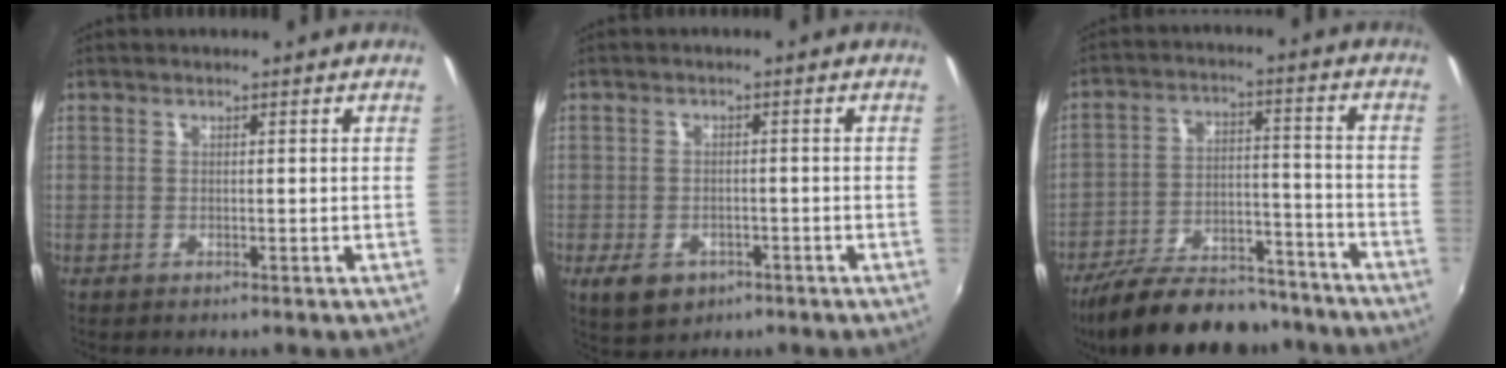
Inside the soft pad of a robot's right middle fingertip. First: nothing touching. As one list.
[{"total": 5.7, "force": [-2.8, 3.9, 3.2], "torque": [-0.072, -0.012, -0.041]}, {"total": 21.6, "force": [-17.9, 7.5, 9.5], "torque": [-0.182, 0.003, -0.252]}]